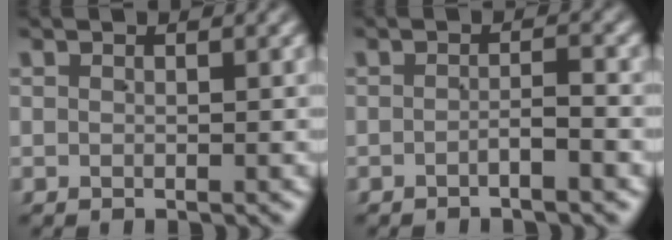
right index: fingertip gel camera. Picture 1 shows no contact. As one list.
[{"total": 1.6, "force": [-1.3, -0.1, 0.9], "torque": [-0.009, -0.001, -0.023]}]